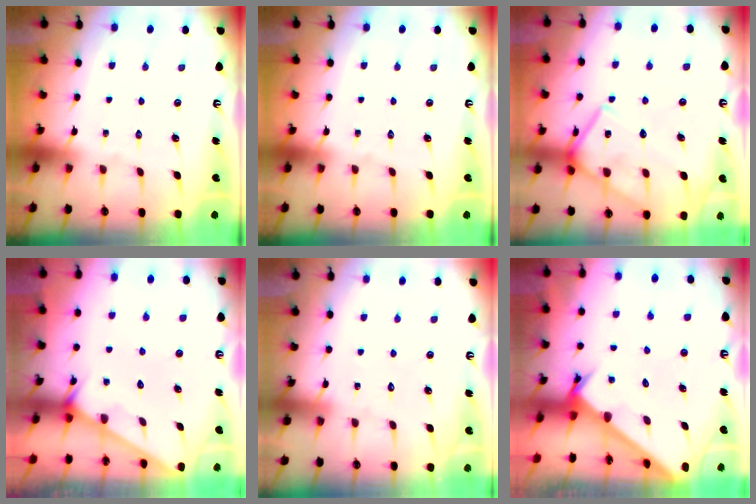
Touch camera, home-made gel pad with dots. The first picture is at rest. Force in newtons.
{"total": 0.0}
{"total": 14.5, "press": 14.4, "slide": 1.2}
{"total": 1.4, "press": 1.4, "slide": 0.1}
{"total": 5.3, "press": 5.2, "slide": 0.5}
{"total": 2.4, "press": 2.4, "slide": 0.1}